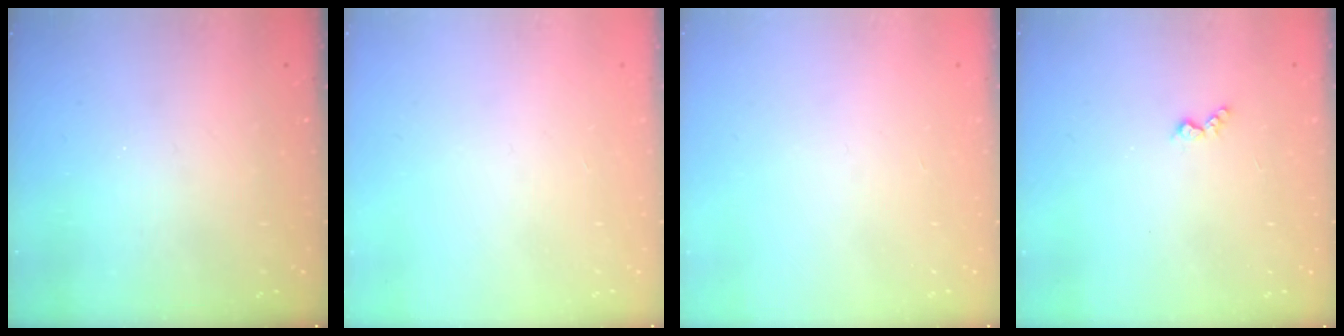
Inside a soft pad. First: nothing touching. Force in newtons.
{"total": 0.0}
{"total": 0.0}
{"total": 3.4, "press": 3.4, "slide": 0.5}